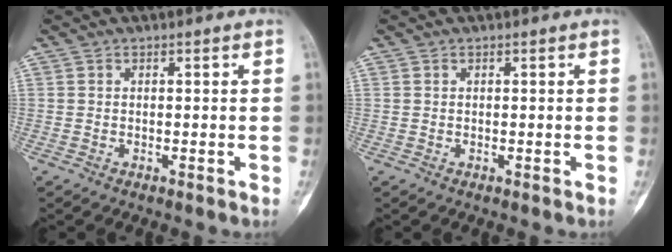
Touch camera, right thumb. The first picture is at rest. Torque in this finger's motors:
{"motor_torque": [0.14, -0.03, -0.10, 0.05, 0.02]}